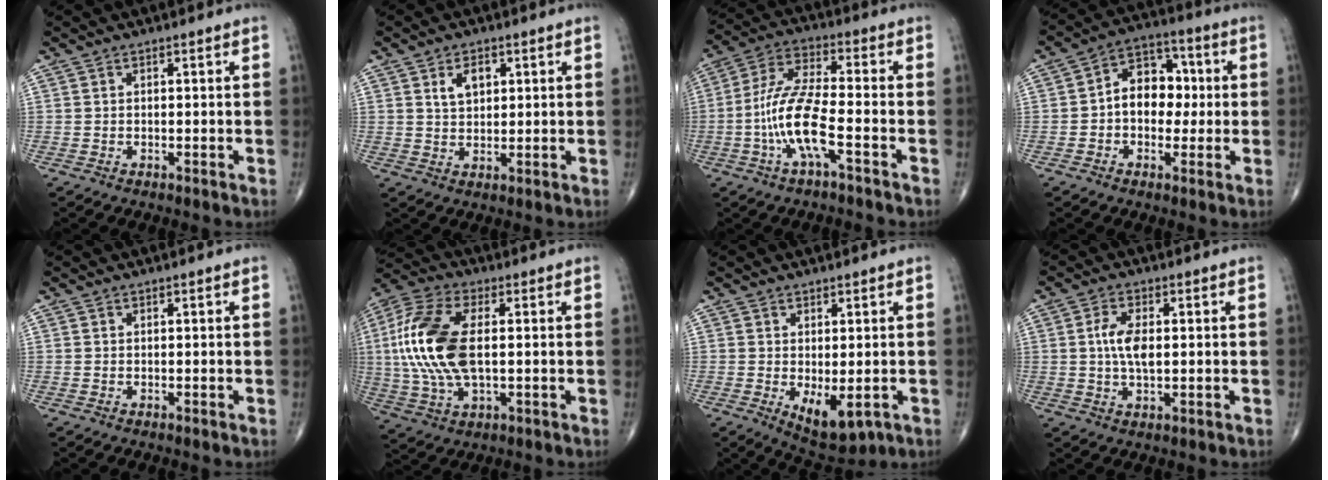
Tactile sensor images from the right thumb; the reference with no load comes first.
{"total": 4.7, "force": [1.9, 3.0, 3.1], "torque": [-0.040, -0.008, 0.033]}
{"total": 11.9, "force": [-3.9, 2.8, 10.9], "torque": [-0.240, 0.033, -0.077]}
{"total": 10.5, "force": [0.1, 7.7, 7.1], "torque": [-0.066, 0.030, -0.012]}
{"total": 0.0}
{"total": 17.7, "force": [1.3, 8.8, 15.3], "torque": [-0.343, 0.007, 0.022]}
{"total": 7.0, "force": [-1.6, 3.2, 6.0], "torque": [-0.085, -0.013, -0.007]}
{"total": 5.8, "force": [0.5, 2.7, 5.2], "torque": [-0.106, -0.001, 0.006]}